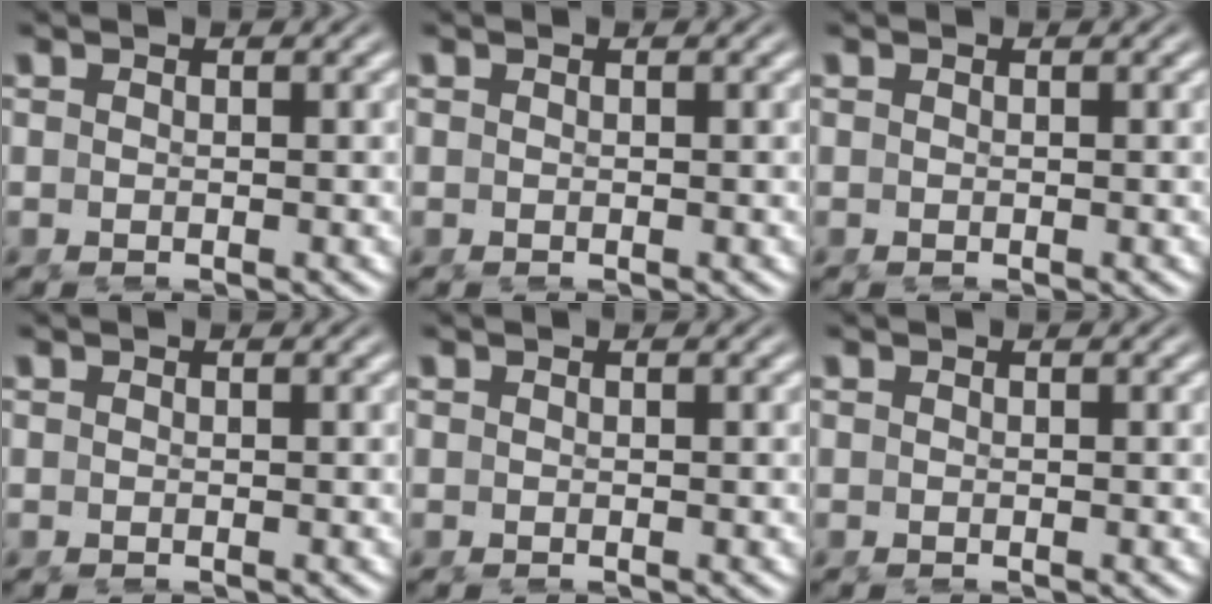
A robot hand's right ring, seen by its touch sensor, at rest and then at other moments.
{"total": 0.0}
{"total": 0.0}
{"total": 0.0}
{"total": 0.0}
{"total": 0.0}